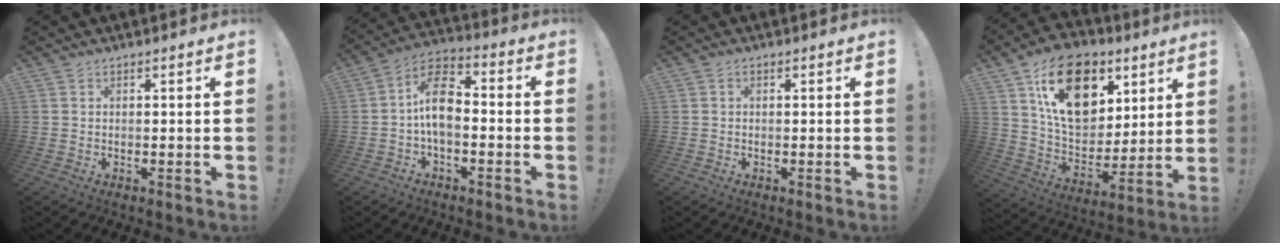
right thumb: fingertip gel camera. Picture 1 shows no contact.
{"total": 11.0, "force": [-0.8, 6.8, 8.6], "torque": [-0.159, 0.017, -0.013]}
{"total": 0.7, "force": [-0.1, 0.5, 0.4], "torque": [-0.009, 0.003, -0.002]}
{"total": 21.9, "force": [10.1, 14.6, 12.8], "torque": [-0.202, -0.044, 0.185]}